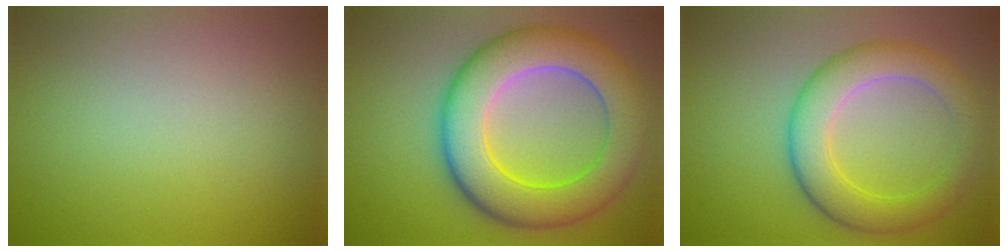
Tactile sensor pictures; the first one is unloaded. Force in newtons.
{"total": 10.1, "press": 10.1, "slide": 0.3}
{"total": 5.7, "press": 5.7, "slide": 0.1}